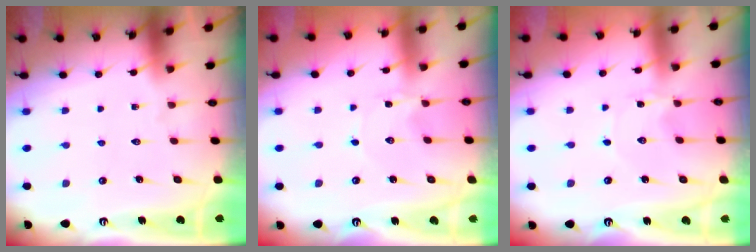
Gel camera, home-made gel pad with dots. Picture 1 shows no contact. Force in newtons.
{"total": 0.0}
{"total": 0.0}